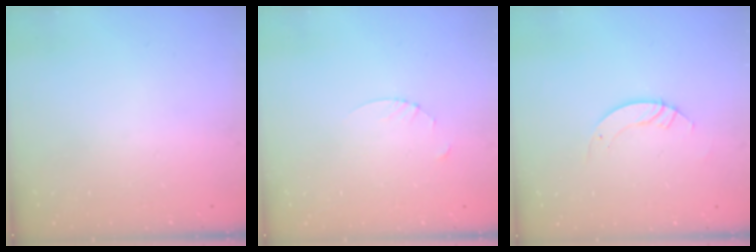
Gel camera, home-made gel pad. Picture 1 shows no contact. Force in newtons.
{"total": 2.7, "press": 2.7, "slide": 0.3}
{"total": 3.5, "press": 3.5, "slide": 0.1}